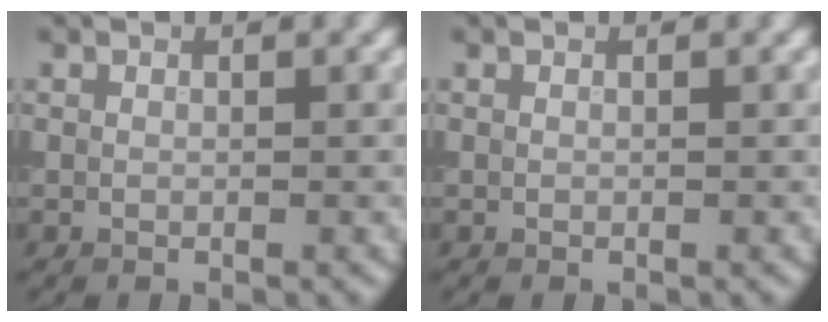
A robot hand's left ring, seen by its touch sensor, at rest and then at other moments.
{"total": 0.0}